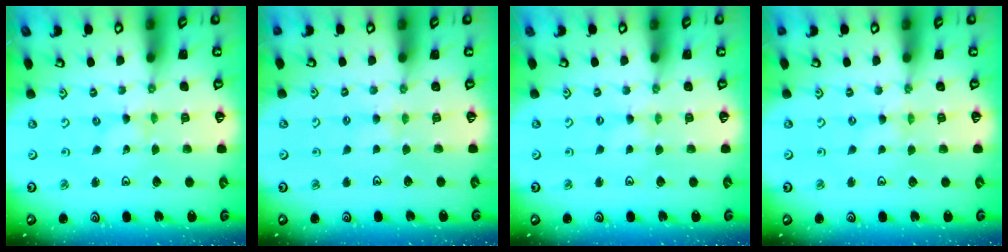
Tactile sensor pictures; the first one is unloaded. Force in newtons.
{"total": 3.0, "press": 3.0, "slide": 0.5}
{"total": 1.3, "press": 1.3, "slide": 0.3}
{"total": 0.0}